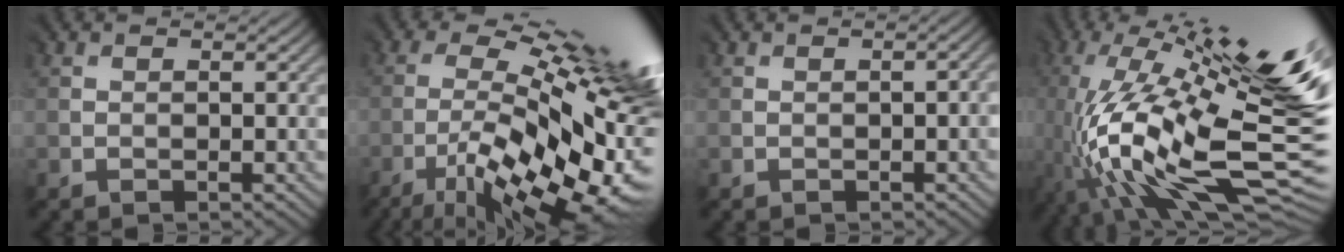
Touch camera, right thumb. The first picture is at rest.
{"total": 16.3, "force": [-4.8, 5.2, 14.7], "torque": [-0.236, -0.007, -0.083]}
{"total": 2.1, "force": [-0.6, 0.6, 1.9], "torque": [-0.025, -0.003, -0.005]}
{"total": 17.2, "force": [-3.2, 5.6, 15.9], "torque": [-0.305, 0.003, -0.066]}